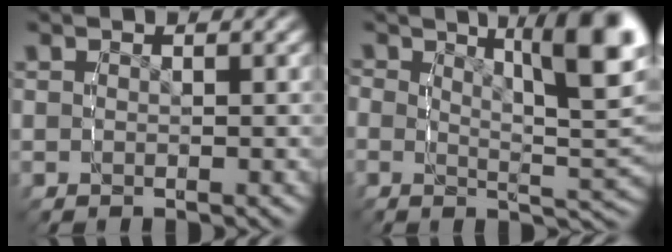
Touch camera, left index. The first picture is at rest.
{"total": 9.7, "force": [3.4, 3.0, 8.5], "torque": [-0.100, 0.004, 0.046]}